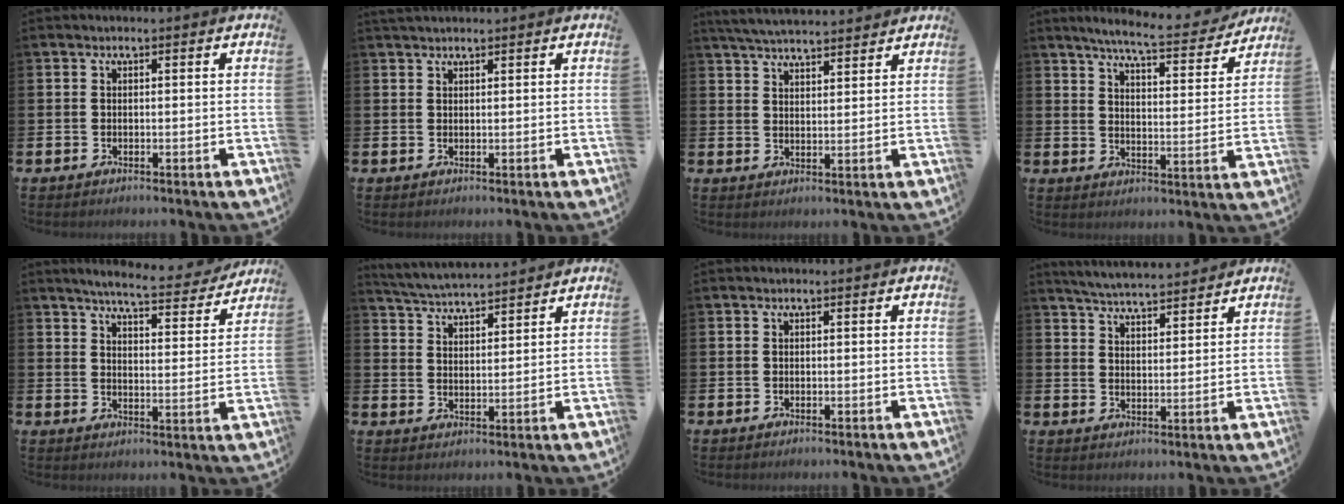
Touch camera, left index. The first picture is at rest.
{"total": 1.3, "force": [1.2, 0.4, 0.3], "torque": [0.005, -0.002, 0.021]}
{"total": 4.9, "force": [4.8, 0.3, 0.8], "torque": [-0.031, -0.022, 0.088]}
{"total": 6.8, "force": [6.4, 0.2, 2.4], "torque": [-0.053, -0.044, 0.104]}
{"total": 5.9, "force": [5.6, 0.4, 1.8], "torque": [-0.040, -0.038, 0.092]}
{"total": 4.6, "force": [4.6, 0.2, 0.3], "torque": [-0.026, -0.030, 0.080]}
{"total": 0.0}
{"total": 5.0, "force": [5.0, 0.1, 0.4], "torque": [-0.027, -0.031, 0.089]}